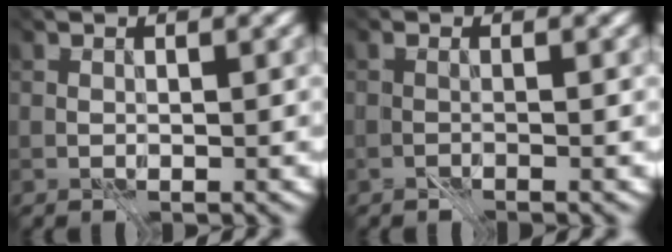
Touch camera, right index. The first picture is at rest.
{"total": 0.9, "force": [-0.4, 0.1, 0.8], "torque": [0.008, 0.003, -0.024]}